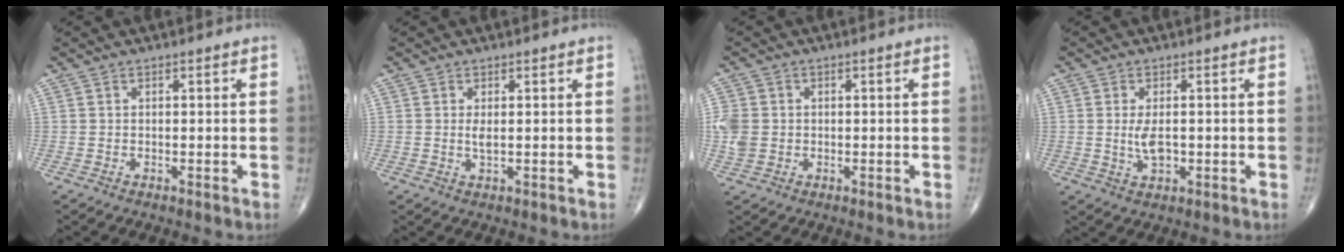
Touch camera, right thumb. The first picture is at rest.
{"total": 1.5, "force": [0.2, 0.4, 1.4], "torque": [-0.030, -0.005, 0.007]}
{"total": 5.1, "force": [-0.2, 4.2, 2.8], "torque": [-0.059, 0.006, -0.001]}
{"total": 4.0, "force": [-0.1, 2.0, 3.5], "torque": [-0.066, -0.008, 0.000]}